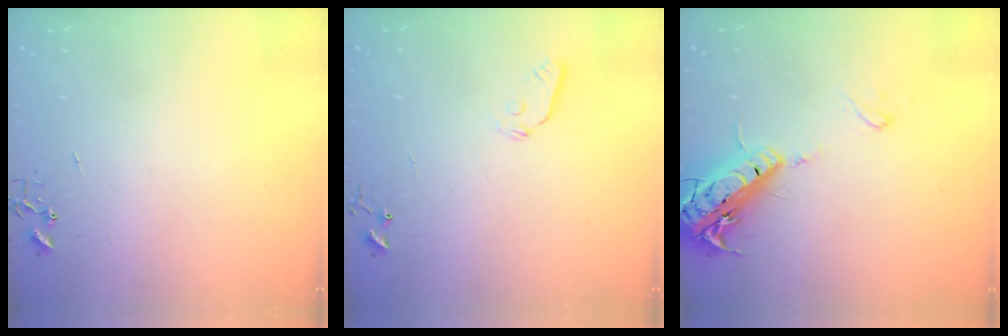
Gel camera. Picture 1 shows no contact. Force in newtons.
{"total": 4.2, "press": 4.2, "slide": 0.5}
{"total": 17.5, "press": 17.2, "slide": 3.6}